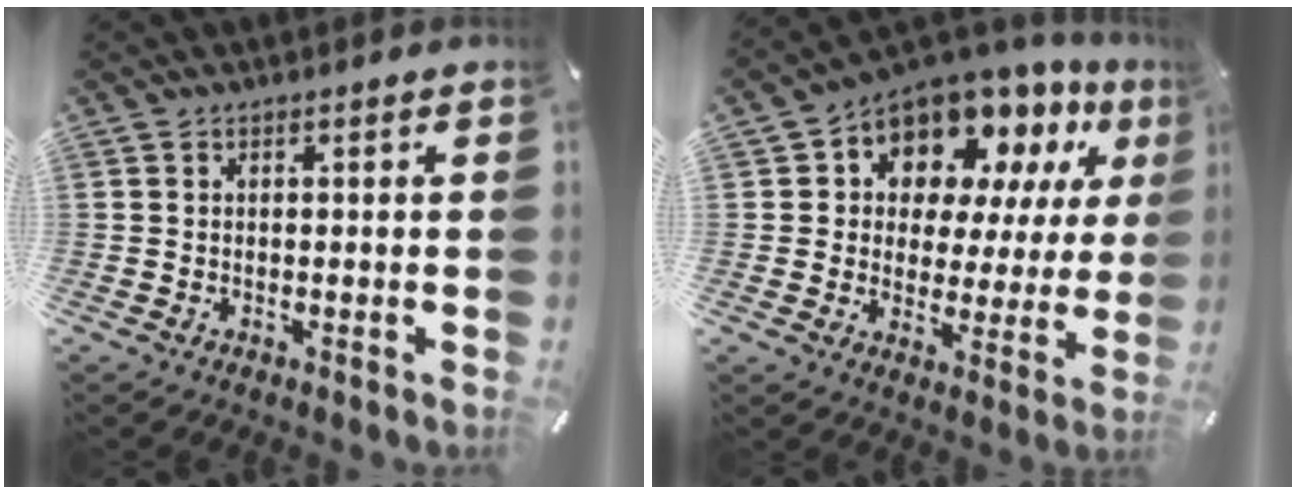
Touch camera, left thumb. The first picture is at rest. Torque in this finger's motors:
{"motor_torque": [1.65, 2.74, 1.54, -1.23, 0.21]}